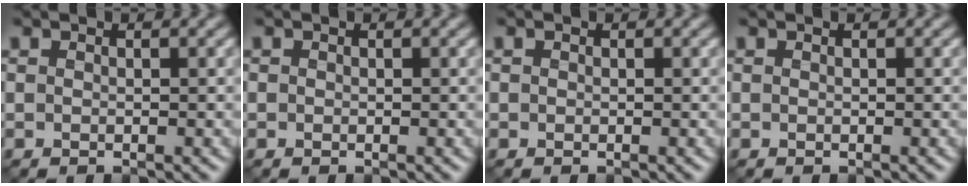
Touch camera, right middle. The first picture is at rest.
{"total": 0.0}
{"total": 0.0}
{"total": 0.0}